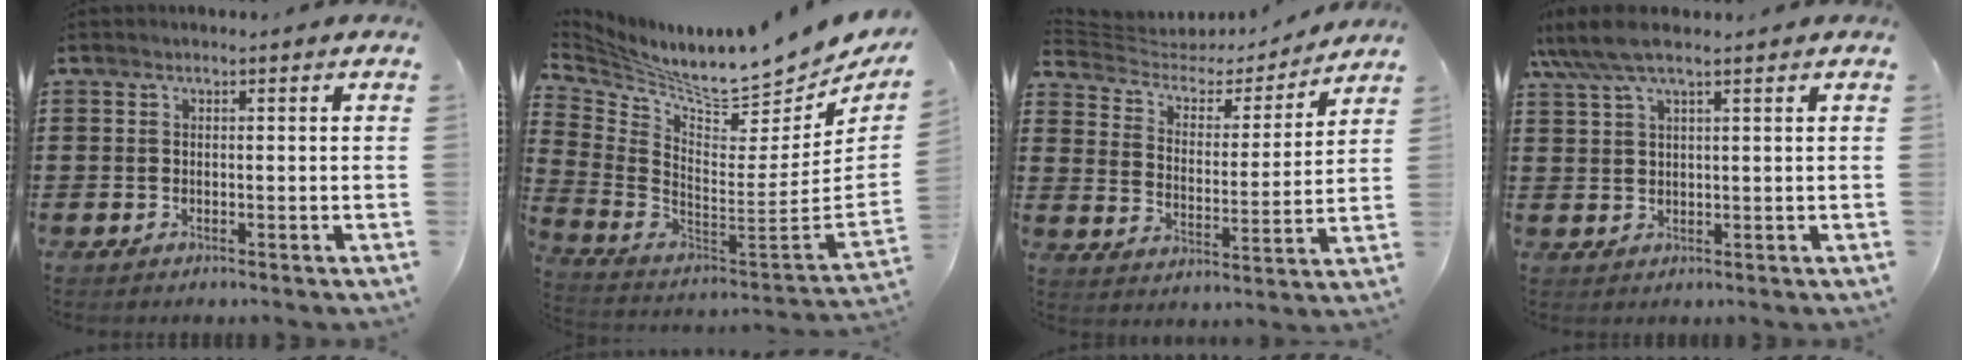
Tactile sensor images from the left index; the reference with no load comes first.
{"total": 6.6, "force": [6.0, 0.2, 2.6], "torque": [-0.070, -0.077, 0.094]}
{"total": 4.0, "force": [3.4, 1.7, 1.3], "torque": [-0.050, -0.024, 0.049]}
{"total": 5.1, "force": [3.7, 0.7, 3.4], "torque": [-0.082, -0.003, 0.065]}